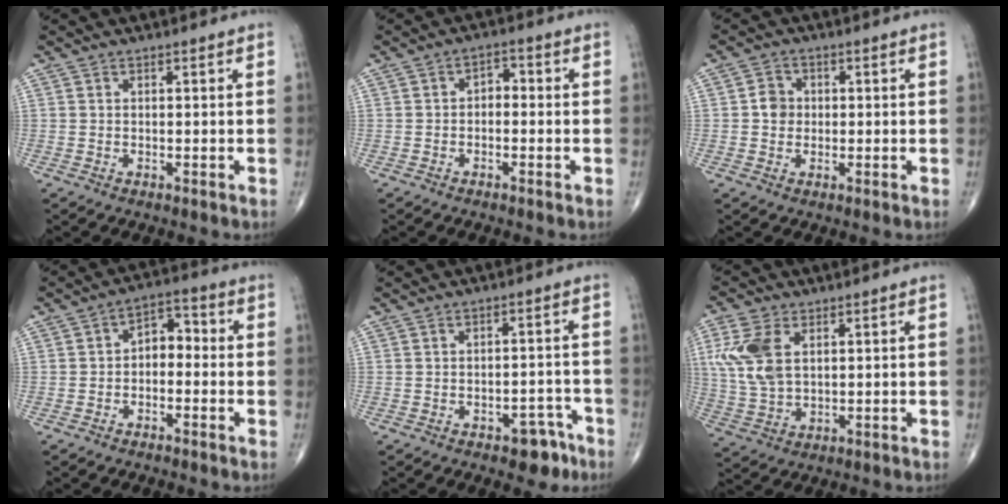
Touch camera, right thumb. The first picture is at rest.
{"total": 2.9, "force": [-0.4, 1.9, 2.1], "torque": [-0.018, 0.016, -0.017]}
{"total": 3.4, "force": [0.1, 3.1, 1.5], "torque": [-0.011, 0.005, -0.005]}
{"total": 5.6, "force": [-0.8, 3.8, 4.1], "torque": [-0.041, 0.030, -0.027]}
{"total": 5.4, "force": [-3.4, 2.8, 3.0], "torque": [-0.016, 0.032, -0.040]}
{"total": 10.1, "force": [3.0, 6.0, 7.6], "torque": [-0.166, -0.001, 0.064]}